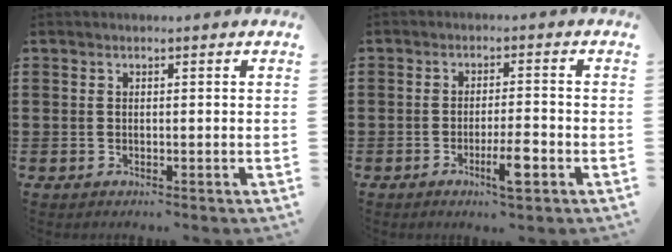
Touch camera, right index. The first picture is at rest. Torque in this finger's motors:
{"motor_torque": [0.96, -0.12, 0.21, 0.07]}